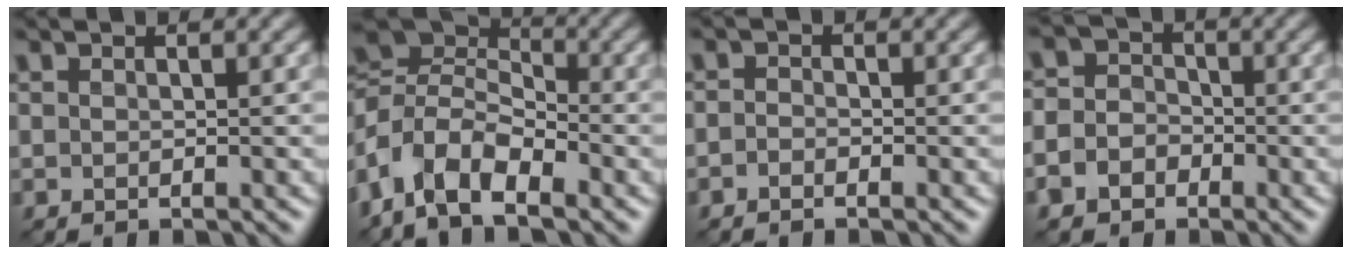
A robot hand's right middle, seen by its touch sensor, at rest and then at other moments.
{"total": 8.6, "force": [-4.0, 5.0, 5.7], "torque": [-0.121, -0.003, -0.095]}
{"total": 0.8, "force": [-0.6, 0.3, 0.4], "torque": [-0.004, 0.001, -0.018]}
{"total": 3.6, "force": [-1.7, 2.9, 1.1], "torque": [-0.006, 0.001, -0.039]}